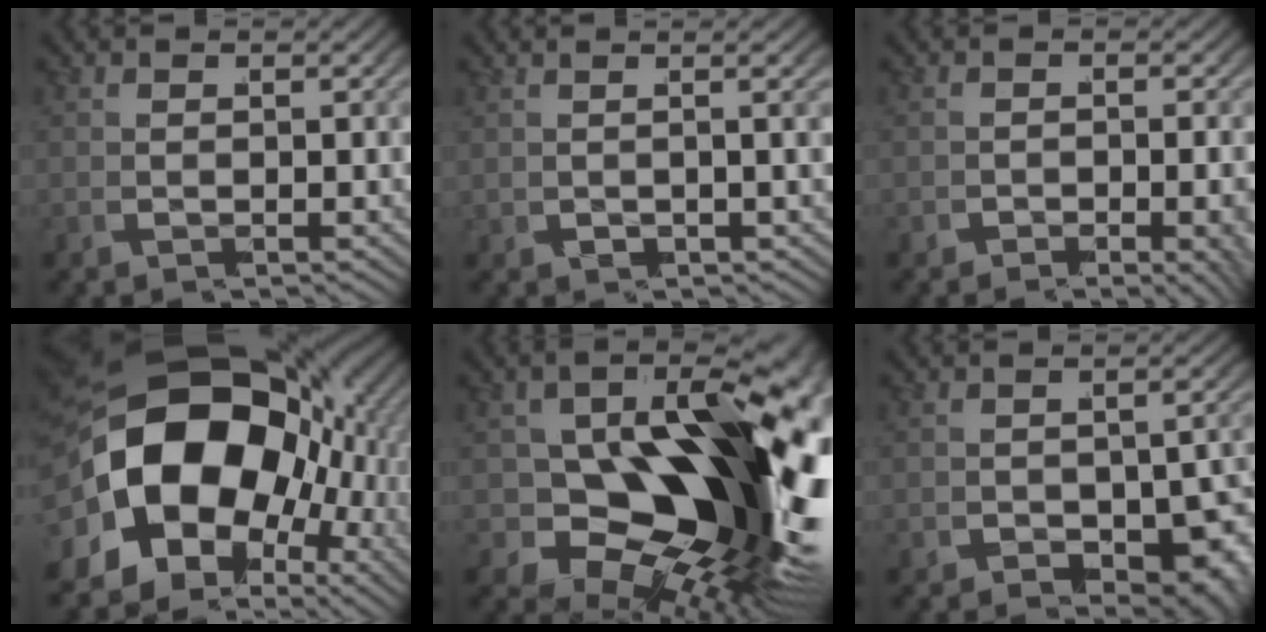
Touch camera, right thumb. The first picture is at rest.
{"total": 2.9, "force": [1.1, 0.6, 2.7], "torque": [-0.029, 0.007, 0.021]}
{"total": 2.6, "force": [-1.6, 0.9, 1.9], "torque": [-0.027, -0.018, -0.023]}
{"total": 22.3, "force": [-0.8, 15.3, 16.2], "torque": [-0.315, -0.058, 0.006]}
{"total": 24.4, "force": [-3.4, 14.5, 19.3], "torque": [-0.305, -0.066, -0.019]}
{"total": 6.8, "force": [-2.3, 4.3, 4.7], "torque": [-0.071, -0.040, -0.016]}